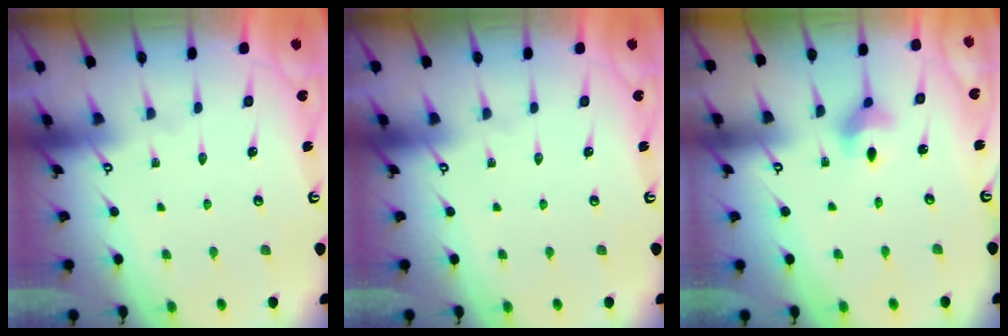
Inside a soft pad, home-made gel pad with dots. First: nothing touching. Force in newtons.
{"total": 0.0}
{"total": 4.2, "press": 4.1, "slide": 0.7}